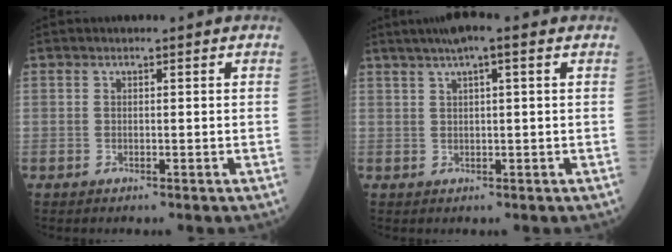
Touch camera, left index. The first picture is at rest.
{"total": 5.2, "force": [3.2, 0.2, 4.1], "torque": [-0.072, 0.024, 0.052]}